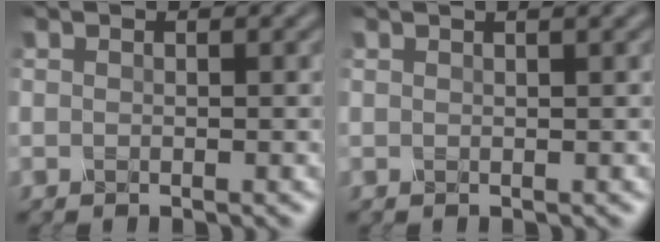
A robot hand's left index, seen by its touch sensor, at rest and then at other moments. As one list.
[{"total": 2.4, "force": [1.4, 0.9, 1.7], "torque": [-0.009, 0.009, 0.001]}]